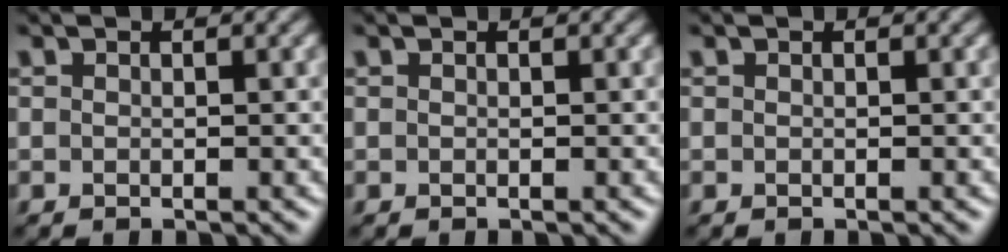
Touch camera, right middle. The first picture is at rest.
{"total": 0.0}
{"total": 0.0}